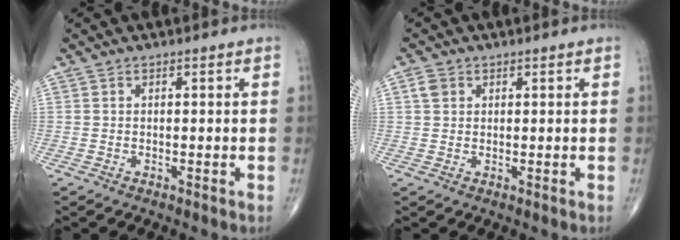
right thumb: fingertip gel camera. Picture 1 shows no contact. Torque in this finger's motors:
{"motor_torque": [-0.11, 0.03, 0.01, 0.00, 0.00]}